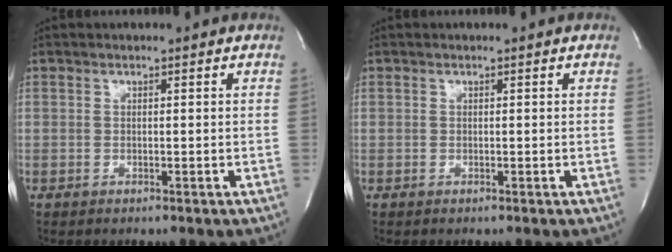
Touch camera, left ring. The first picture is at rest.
{"total": 0.0}